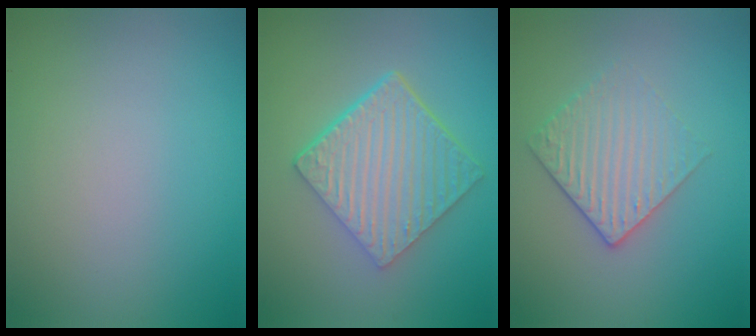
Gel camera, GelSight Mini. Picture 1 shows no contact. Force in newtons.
{"total": 6.6, "press": 4.7, "slide": 4.6}
{"total": 3.1, "press": 2.7, "slide": 1.7}